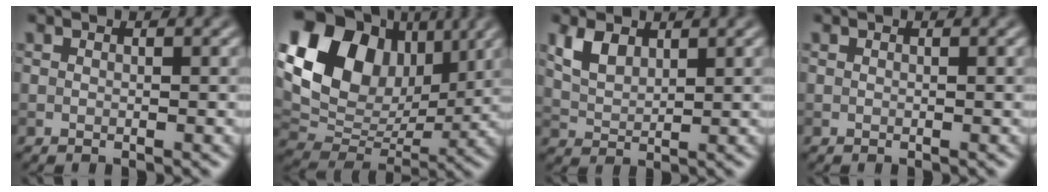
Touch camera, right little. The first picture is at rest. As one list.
[{"total": 13.9, "force": [5.2, 9.6, 8.6], "torque": [-0.171, 0.020, 0.100]}, {"total": 3.1, "force": [1.8, 1.8, 1.9], "torque": [-0.045, 0.001, 0.037]}, {"total": 0.0}]